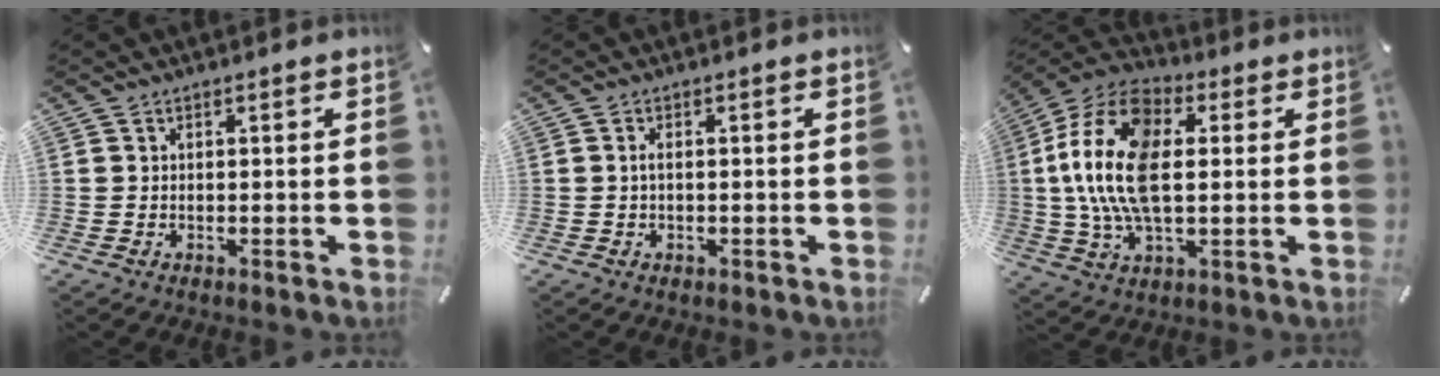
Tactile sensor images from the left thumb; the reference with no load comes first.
{"total": 1.8, "force": [-0.2, 0.9, 1.5], "torque": [-0.029, 0.002, -0.004]}
{"total": 18.1, "force": [2.0, 10.5, 14.7], "torque": [-0.330, 0.004, 0.034]}